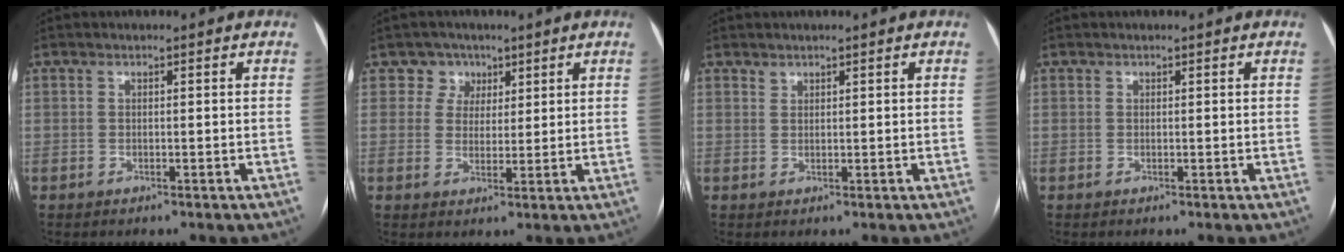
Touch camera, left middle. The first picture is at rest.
{"total": 4.1, "force": [2.2, 3.5, -0.4], "torque": [0.013, 0.006, 0.033]}
{"total": 0.8, "force": [0.7, 0.3, 0.0], "torque": [0.002, -0.002, 0.013]}
{"total": 0.0}